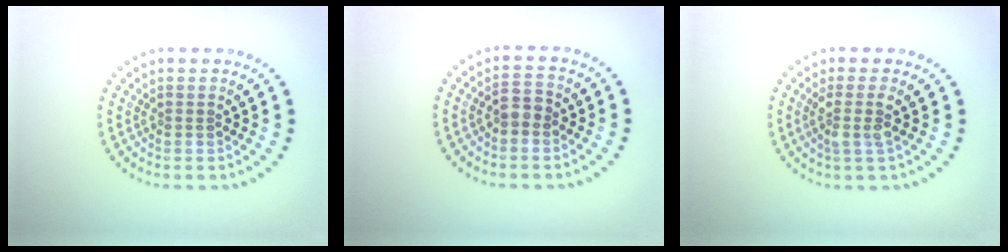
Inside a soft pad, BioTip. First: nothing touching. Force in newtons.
{"total": 1.7, "press": 1.7, "slide": 0.3}
{"total": 2.1, "press": 1.7, "slide": 1.3}